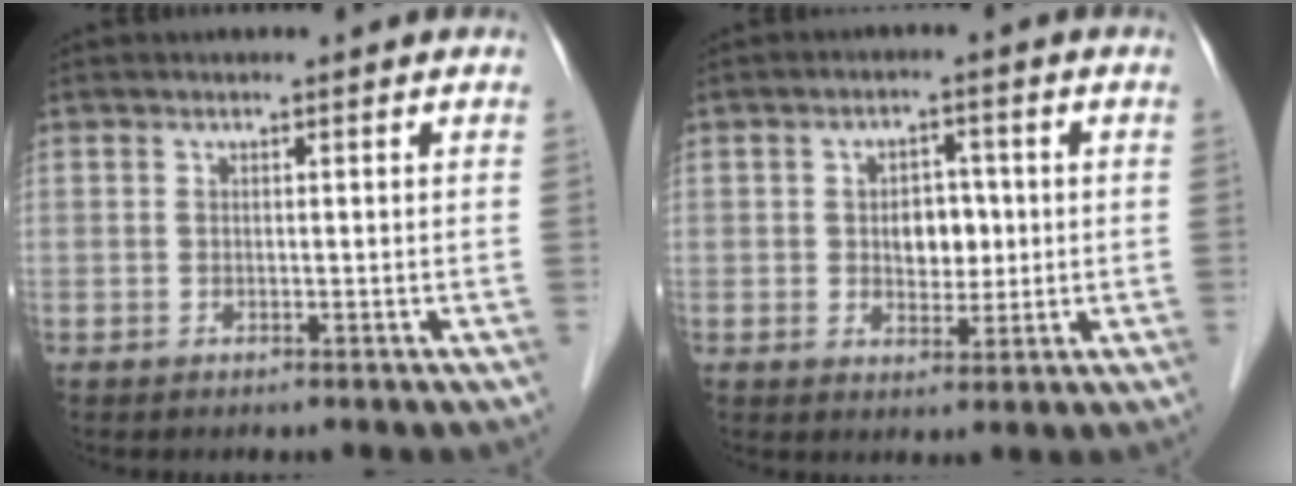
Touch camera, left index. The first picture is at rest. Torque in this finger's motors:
{"motor_torque": [0.19, 0.11, 0.05, 0.04]}